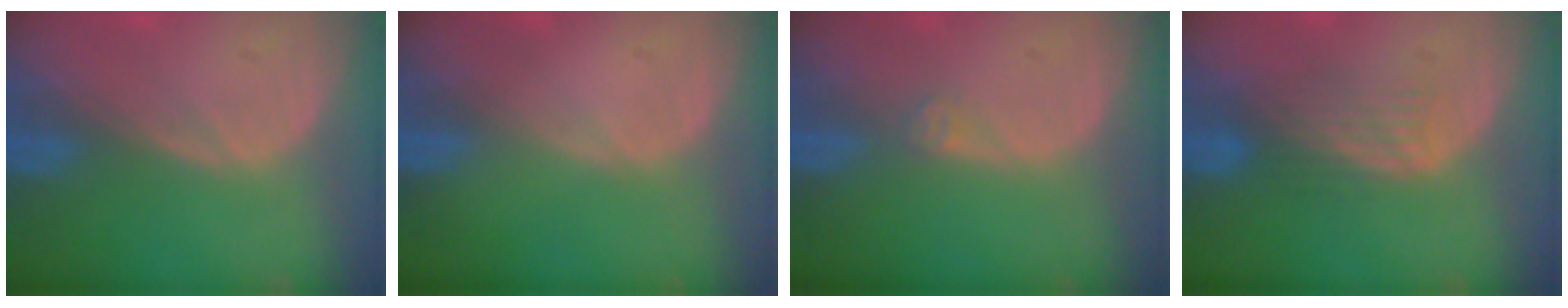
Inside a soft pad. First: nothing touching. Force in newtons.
{"total": 0.0}
{"total": 1.3, "press": 1.1, "slide": 0.7}
{"total": 4.4, "press": 3.7, "slide": 2.4}